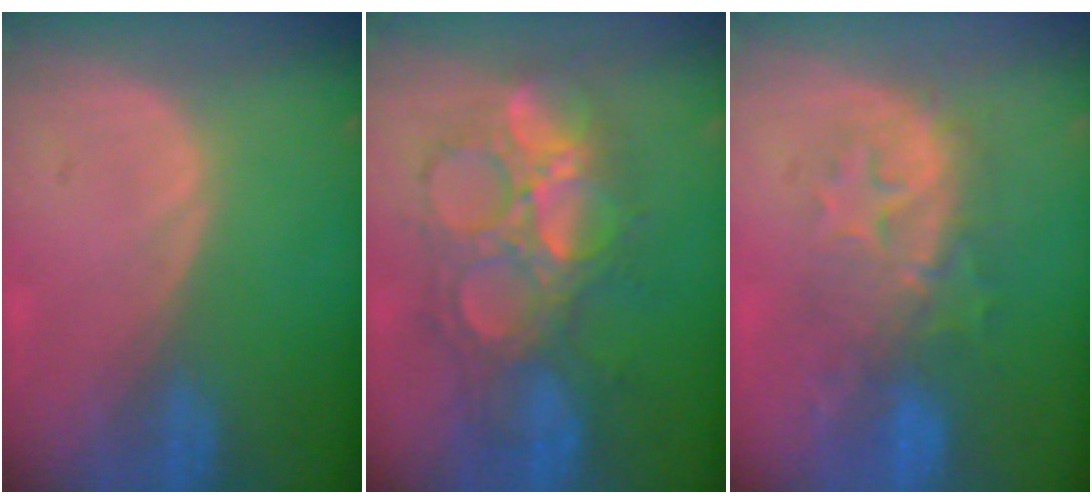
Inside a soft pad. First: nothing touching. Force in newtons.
{"total": 10.0, "press": 10.0, "slide": 0.7}
{"total": 8.6, "press": 8.3, "slide": 2.3}